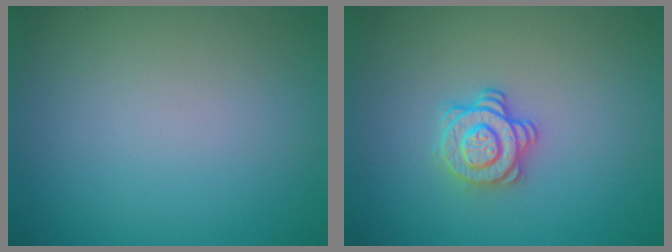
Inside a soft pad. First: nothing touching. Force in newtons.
{"total": 2.9, "press": 2.5, "slide": 1.3}